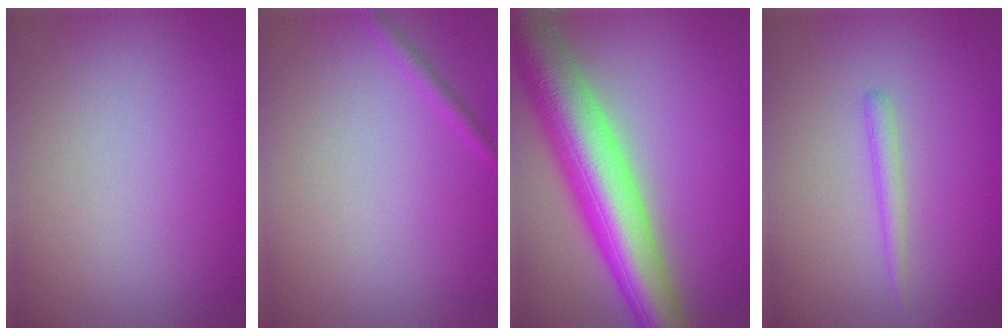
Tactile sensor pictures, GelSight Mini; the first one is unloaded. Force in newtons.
{"total": 0.9, "press": 0.9, "slide": 0.1}
{"total": 11.2, "press": 11.2, "slide": 0.5}
{"total": 1.2, "press": 1.2, "slide": 0.0}